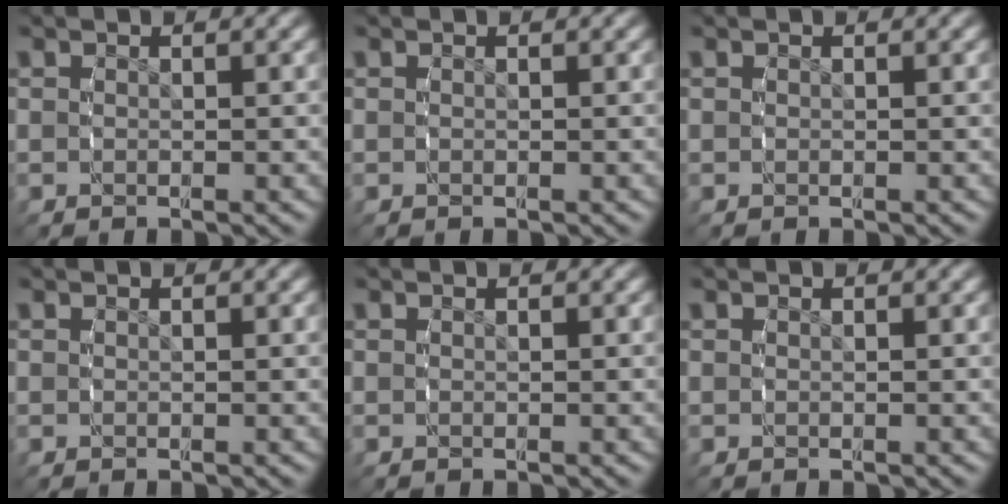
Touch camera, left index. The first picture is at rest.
{"total": 0.0}
{"total": 0.0}
{"total": 0.0}
{"total": 0.0}
{"total": 0.0}